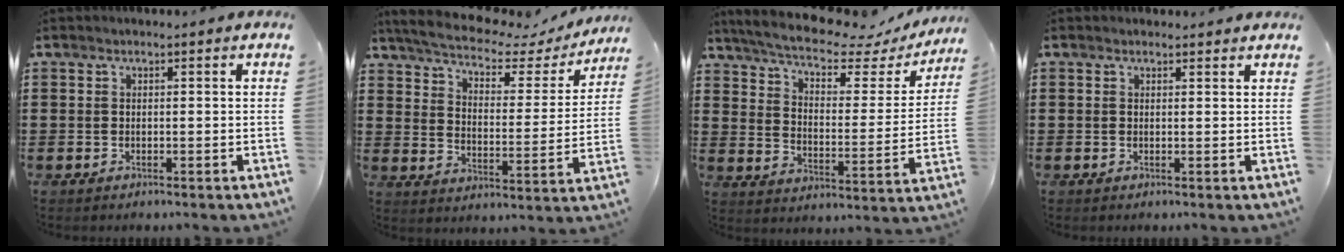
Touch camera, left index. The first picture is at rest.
{"total": 5.7, "force": [5.0, 1.2, 2.4], "torque": [-0.073, -0.030, 0.081]}
{"total": 7.7, "force": [6.6, 1.4, 3.7], "torque": [-0.093, -0.039, 0.109]}
{"total": 0.9, "force": [0.9, 0.3, 0.1], "torque": [-0.004, 0.001, 0.018]}